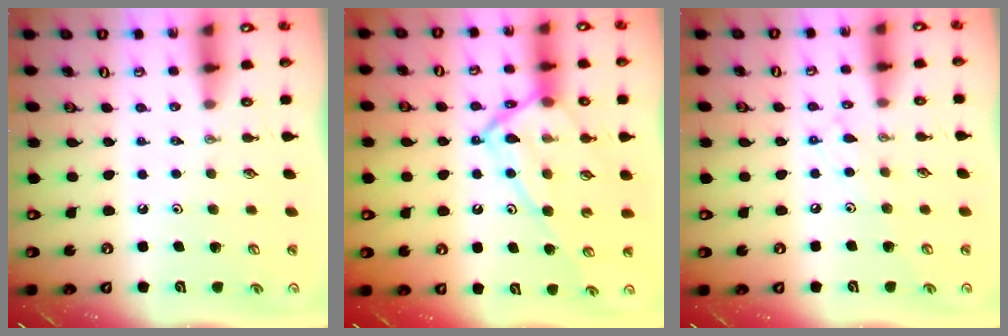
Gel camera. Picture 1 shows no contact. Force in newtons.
{"total": 15.4, "press": 15.3, "slide": 1.1}
{"total": 7.8, "press": 7.7, "slide": 0.6}